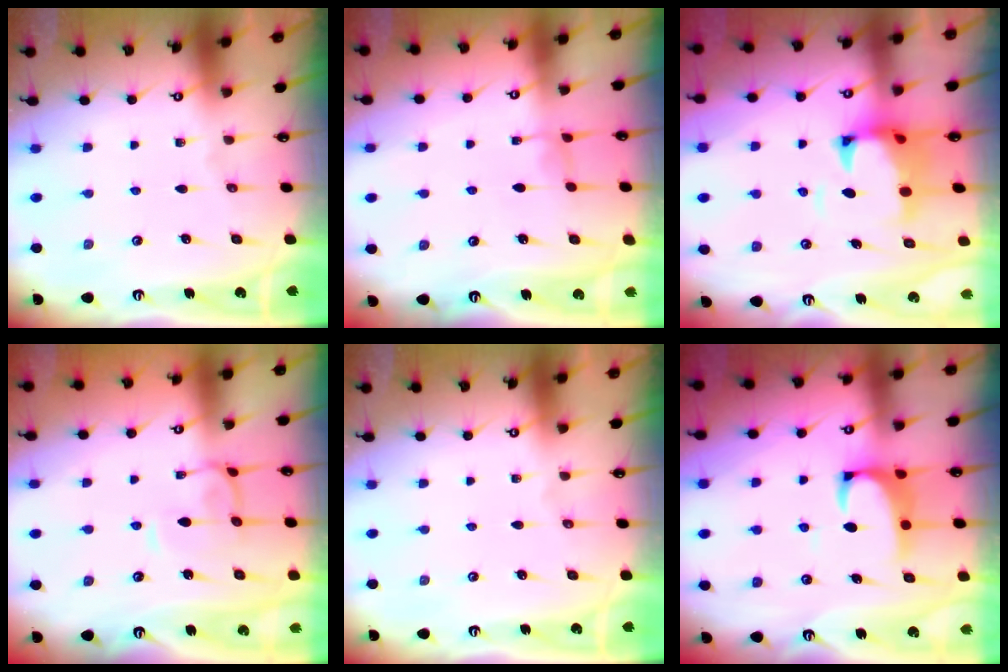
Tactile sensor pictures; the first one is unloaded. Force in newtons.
{"total": 0.7, "press": 0.4, "slide": 0.6}
{"total": 3.5, "press": 3.3, "slide": 1.2}
{"total": 0.7, "press": 0.4, "slide": 0.5}
{"total": 0.0}
{"total": 2.2, "press": 2.0, "slide": 1.0}